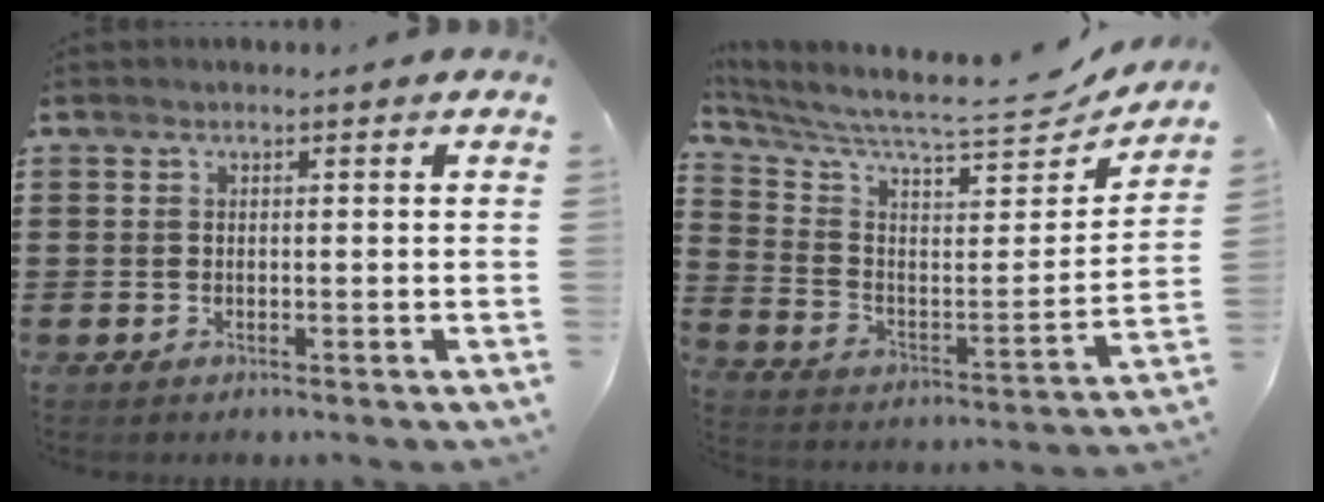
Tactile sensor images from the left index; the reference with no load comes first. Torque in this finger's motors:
{"motor_torque": [1.21, -0.93, 0.76, 0.15]}